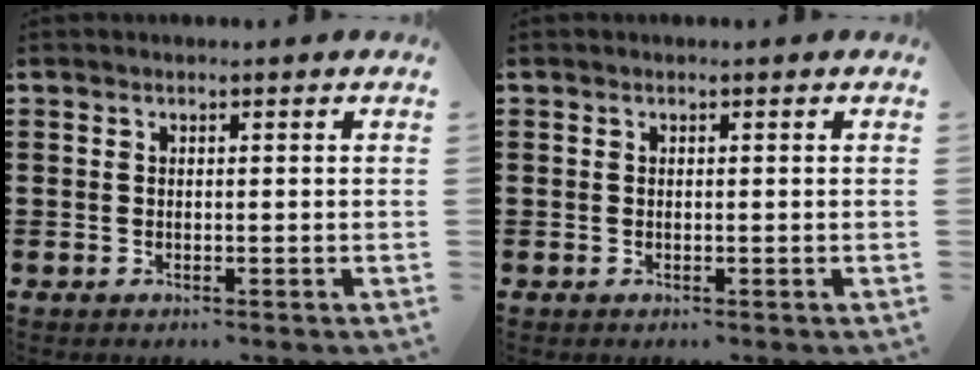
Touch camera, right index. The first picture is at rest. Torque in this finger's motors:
{"motor_torque": [-0.81, 1.33, 0.00, 0.00]}